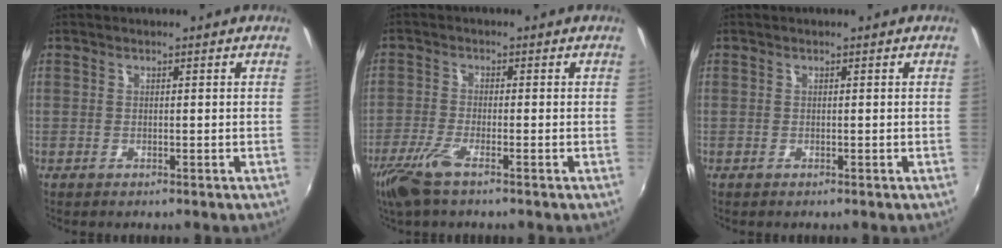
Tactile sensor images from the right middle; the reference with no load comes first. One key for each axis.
{"total": 6.3, "fx": -4.2, "fy": 0.9, "fz": 4.6, "tx": -0.112, "ty": -0.017, "tz": -0.083}
{"total": 0.0}